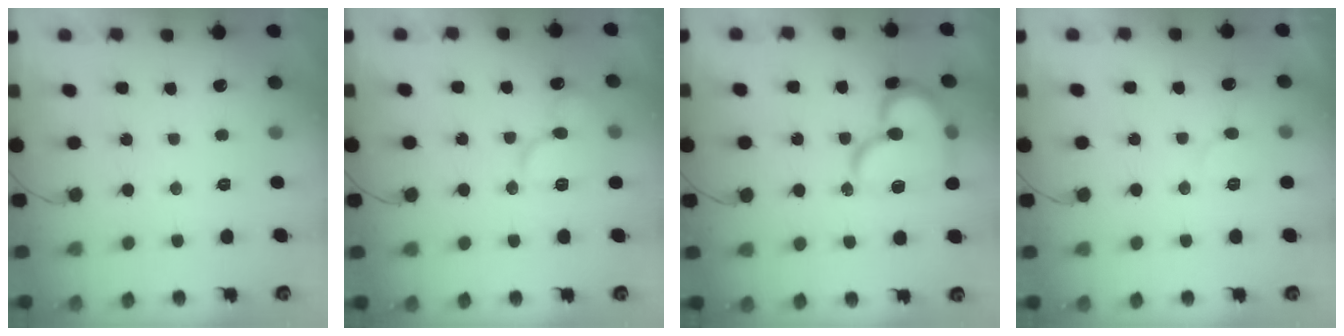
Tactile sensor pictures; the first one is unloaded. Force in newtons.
{"total": 12.9, "press": 12.8, "slide": 1.7}
{"total": 19.4, "press": 19.3, "slide": 1.9}
{"total": 7.6, "press": 7.6, "slide": 0.6}